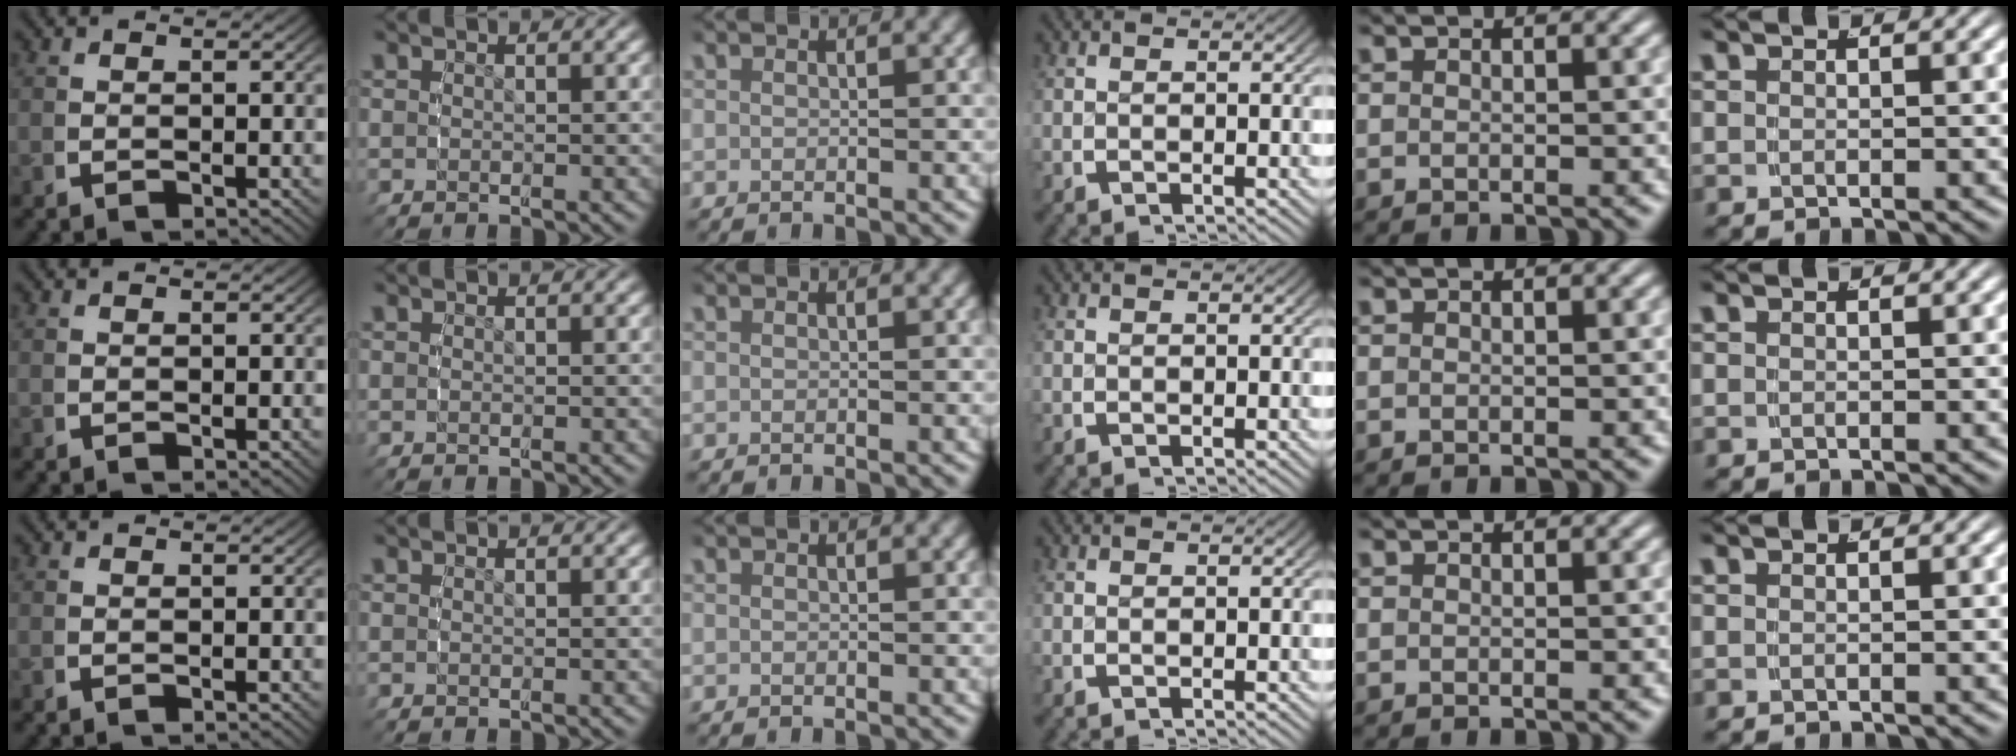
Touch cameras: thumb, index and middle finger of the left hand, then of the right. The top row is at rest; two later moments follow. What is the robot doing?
{"motion": "reach", "object": "shirt"}